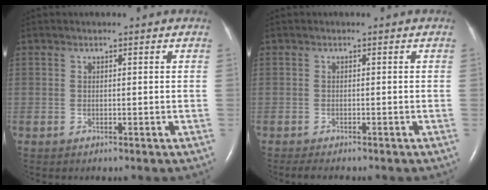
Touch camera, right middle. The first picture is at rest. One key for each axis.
{"total": 1.9, "fx": -1.6, "fy": 0.4, "fz": 1.0, "tx": -0.020, "ty": -0.008, "tz": -0.022}